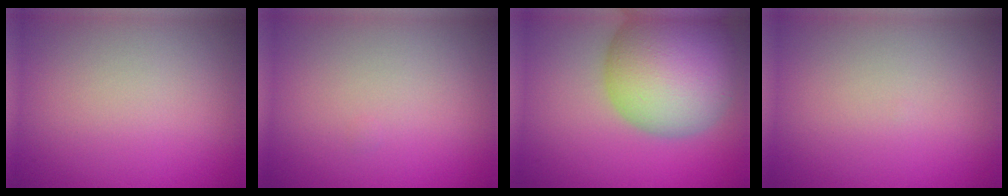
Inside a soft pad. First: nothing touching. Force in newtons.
{"total": 0.0}
{"total": 13.0, "press": 13.0, "slide": 0.7}
{"total": 0.0}